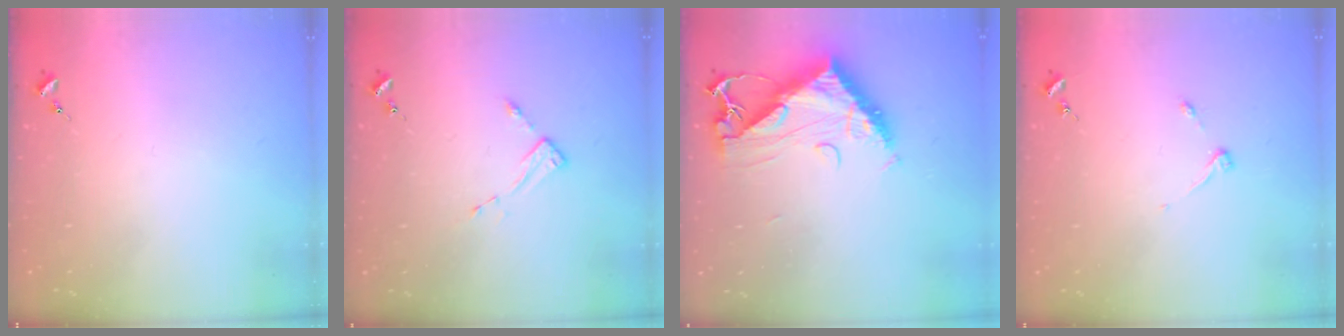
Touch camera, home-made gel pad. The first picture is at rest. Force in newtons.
{"total": 2.7, "press": 2.7, "slide": 0.4}
{"total": 11.6, "press": 11.6, "slide": 1.1}
{"total": 3.8, "press": 3.8, "slide": 0.5}